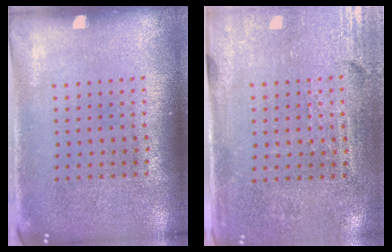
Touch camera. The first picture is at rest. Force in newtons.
{"total": 3.4, "press": 3.0, "slide": 1.6}